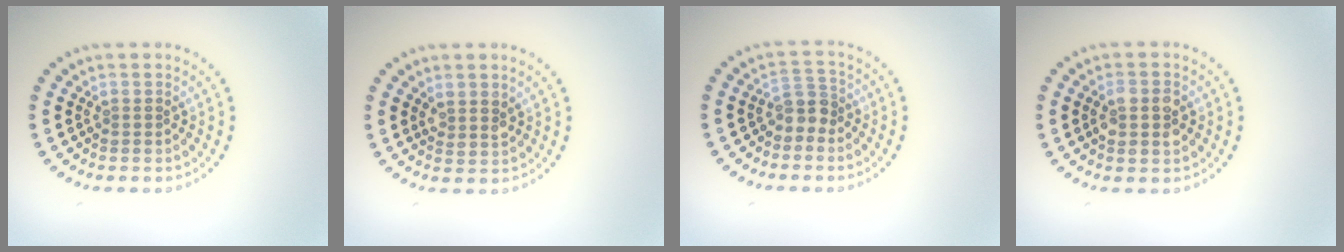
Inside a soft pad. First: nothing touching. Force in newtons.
{"total": 1.6, "press": 1.4, "slide": 0.8}
{"total": 2.1, "press": 1.6, "slide": 1.4}
{"total": 2.8, "press": 2.8, "slide": 0.3}